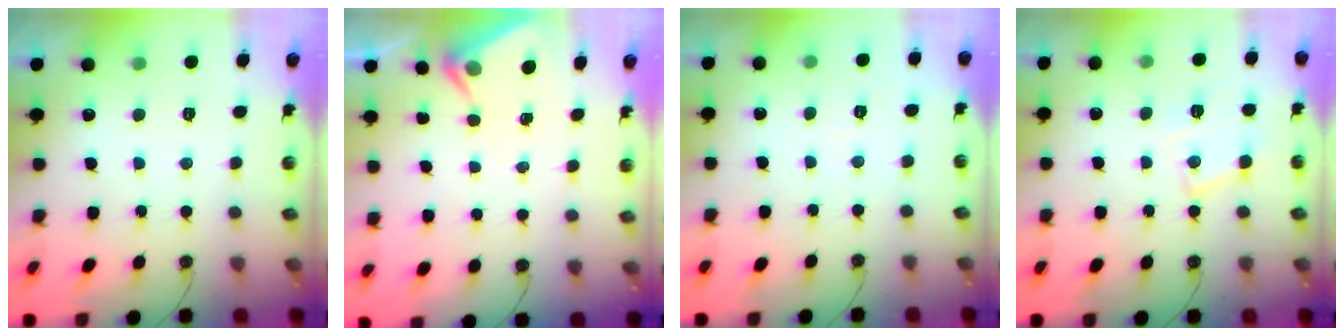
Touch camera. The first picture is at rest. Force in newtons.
{"total": 5.1, "press": 5.0, "slide": 0.4}
{"total": 3.2, "press": 3.2, "slide": 0.5}
{"total": 10.7, "press": 10.7, "slide": 0.7}